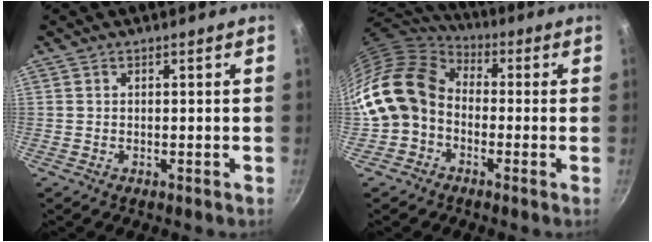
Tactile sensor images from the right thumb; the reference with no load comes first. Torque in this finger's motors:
{"motor_torque": [-0.71, 1.55, 0.95, -0.87, 0.15]}